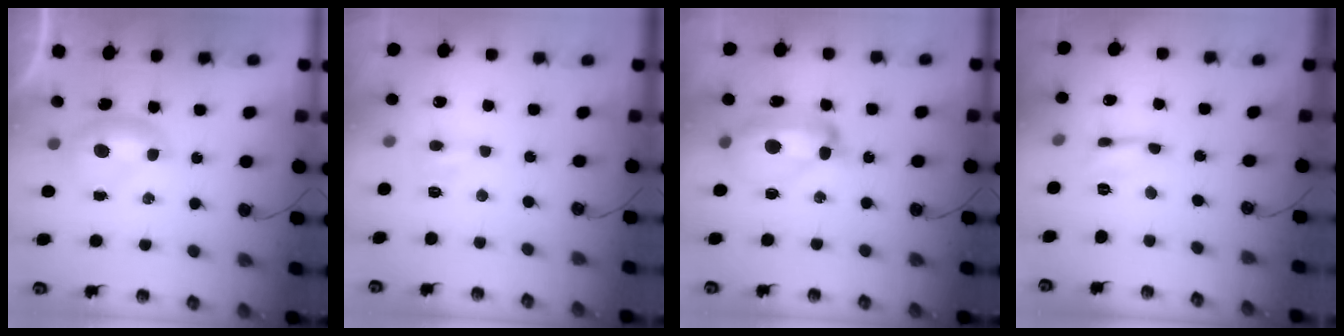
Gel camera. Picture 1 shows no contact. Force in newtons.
{"total": 0.6, "press": 0.5, "slide": 0.3}
{"total": 10.8, "press": 10.8, "slide": 1.0}
{"total": 0.5, "press": 0.5, "slide": 0.1}